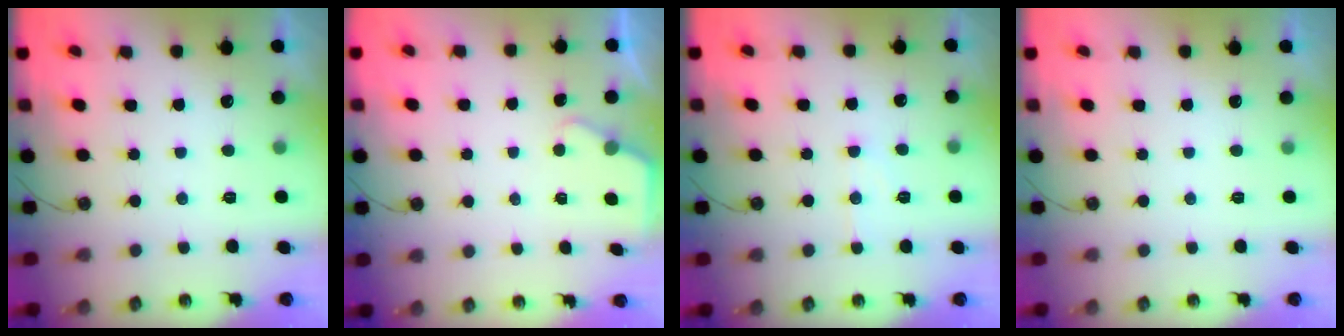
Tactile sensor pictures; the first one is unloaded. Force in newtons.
{"total": 2.1, "press": 2.0, "slide": 0.4}
{"total": 6.9, "press": 6.9, "slide": 0.4}
{"total": 0.0}